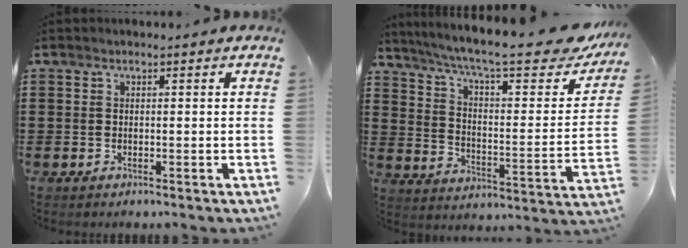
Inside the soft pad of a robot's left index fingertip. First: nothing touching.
{"total": 10.4, "force": [8.3, 1.1, 6.3], "torque": [-0.135, -0.055, 0.134]}